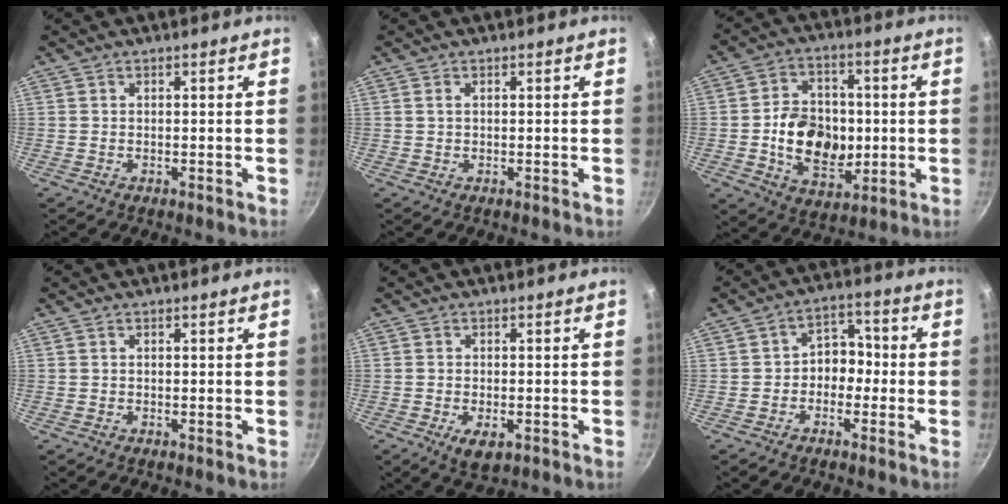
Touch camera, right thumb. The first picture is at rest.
{"total": 0.8, "force": [0.2, 0.4, 0.6], "torque": [-0.011, 0.001, 0.003]}
{"total": 14.5, "force": [-1.0, 10.6, 9.8], "torque": [-0.130, 0.006, -0.014]}
{"total": 0.0}
{"total": 4.4, "force": [-1.6, 2.2, 3.5], "torque": [-0.054, -0.004, -0.022]}
{"total": 6.3, "force": [-1.3, 5.0, 3.7], "torque": [-0.003, 0.031, -0.033]}